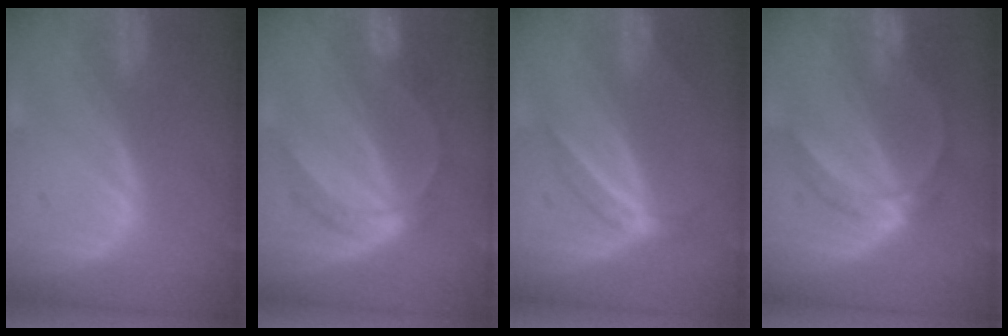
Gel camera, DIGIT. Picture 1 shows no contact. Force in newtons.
{"total": 5.9, "press": 5.9, "slide": 0.2}
{"total": 4.6, "press": 4.1, "slide": 2.3}
{"total": 5.8, "press": 5.6, "slide": 1.2}